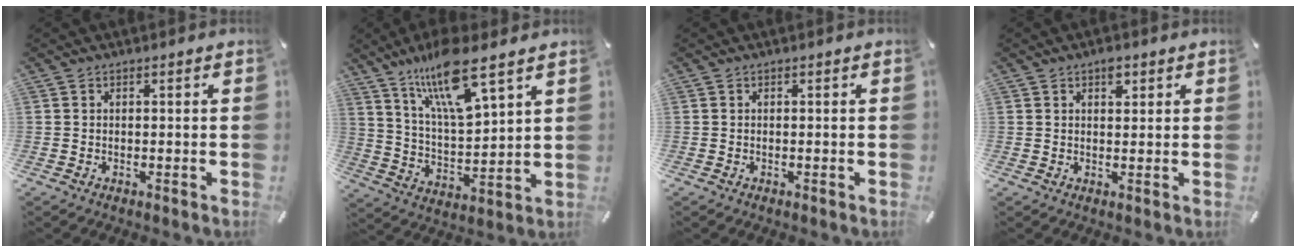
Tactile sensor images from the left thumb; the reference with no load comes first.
{"total": 15.1, "force": [10.7, 3.7, 10.1], "torque": [-0.204, -0.050, 0.180]}
{"total": 0.0}
{"total": 2.7, "force": [1.5, 1.6, 1.6], "torque": [-0.011, -0.006, 0.021]}